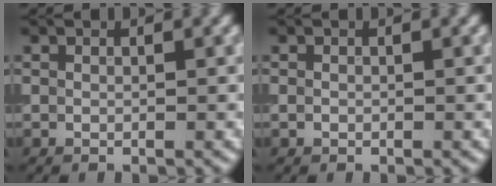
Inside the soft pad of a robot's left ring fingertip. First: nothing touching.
{"total": 0.0}